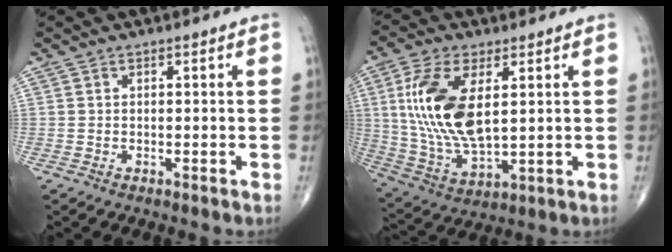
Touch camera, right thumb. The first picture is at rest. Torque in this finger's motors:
{"motor_torque": [1.99, 1.92, 1.49, 0.20, 0.24]}